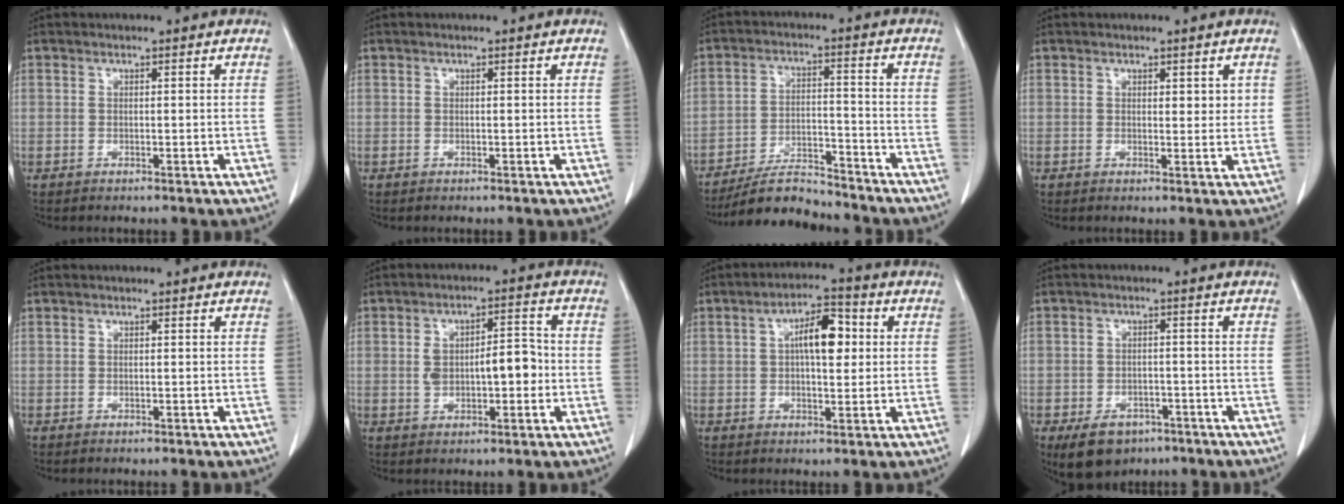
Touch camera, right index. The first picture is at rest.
{"total": 0.0}
{"total": 9.0, "force": [-8.6, 1.4, 2.3], "torque": [-0.036, -0.003, -0.151]}
{"total": 1.9, "force": [0.9, 1.0, 1.4], "torque": [-0.010, -0.006, 0.013]}
{"total": 0.0}
{"total": 7.6, "force": [-0.4, 3.4, 6.8], "torque": [-0.118, 0.021, -0.001]}
{"total": 7.7, "force": [1.4, 2.9, 7.0], "torque": [-0.119, 0.020, 0.021]}
{"total": 6.8, "force": [-4.2, 4.5, 2.8], "torque": [-0.051, 0.001, -0.056]}